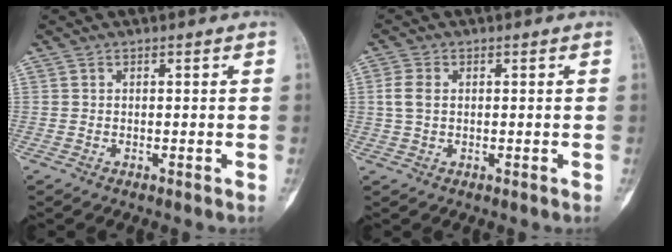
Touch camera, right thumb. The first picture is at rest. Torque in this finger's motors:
{"motor_torque": [0.75, 0.38, 0.73, -0.07, 0.17]}